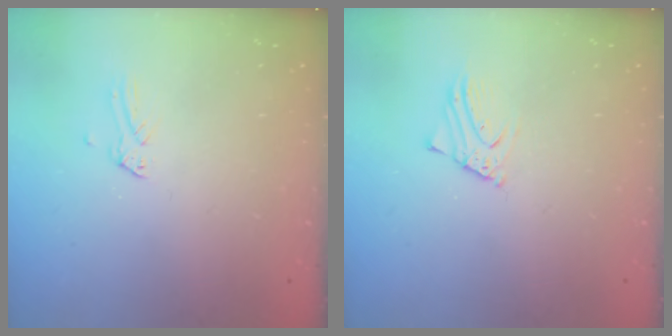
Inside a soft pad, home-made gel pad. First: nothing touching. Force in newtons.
{"total": 2.5, "press": 2.5, "slide": 0.1}